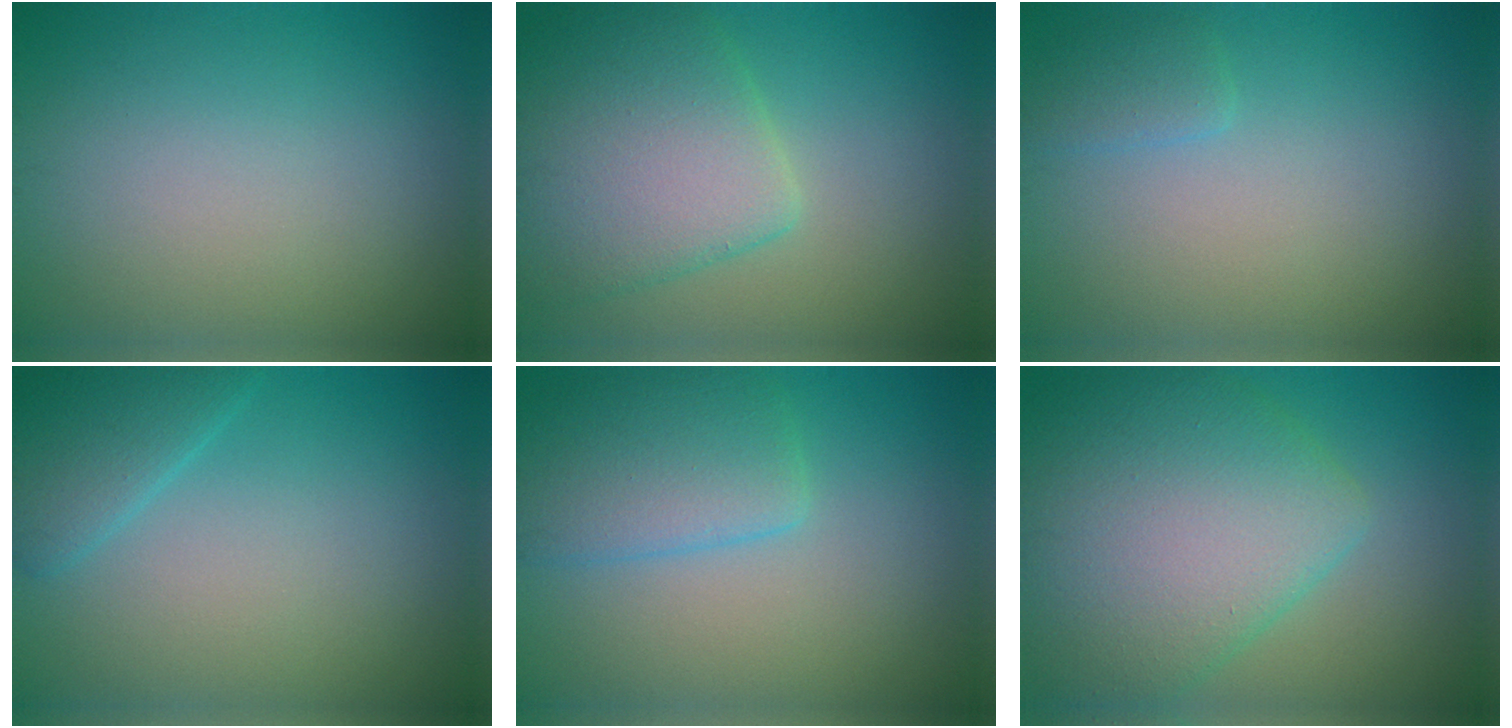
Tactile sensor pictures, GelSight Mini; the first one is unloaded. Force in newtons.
{"total": 7.1, "press": 7.1, "slide": 0.2}
{"total": 1.4, "press": 1.4, "slide": 0.1}
{"total": 3.0, "press": 3.0, "slide": 0.2}
{"total": 4.3, "press": 4.3, "slide": 0.3}
{"total": 9.5, "press": 9.5, "slide": 0.4}